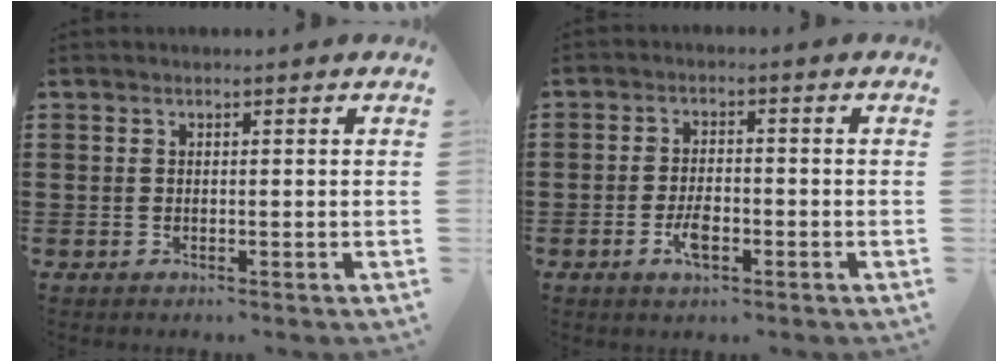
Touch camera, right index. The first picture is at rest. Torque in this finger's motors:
{"motor_torque": [0.07, 0.35, 0.04, 0.00]}